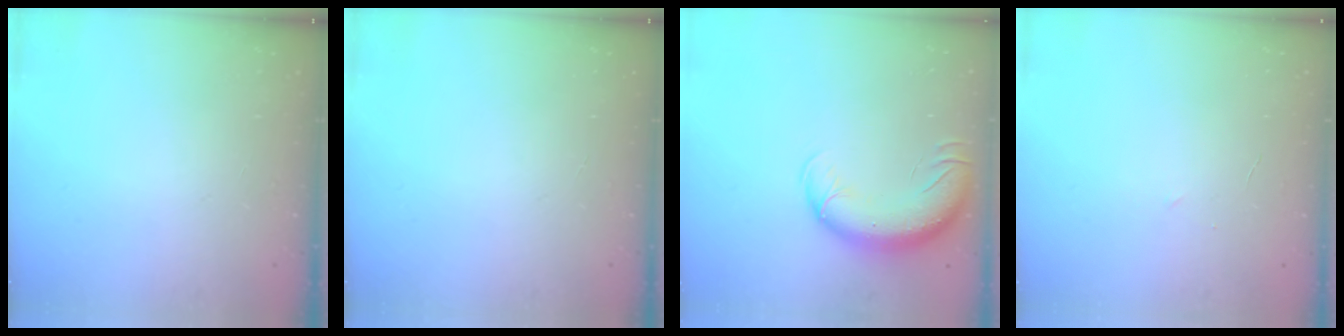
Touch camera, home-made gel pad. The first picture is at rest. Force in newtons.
{"total": 0.0}
{"total": 13.9, "press": 13.5, "slide": 3.1}
{"total": 2.2, "press": 2.1, "slide": 0.6}